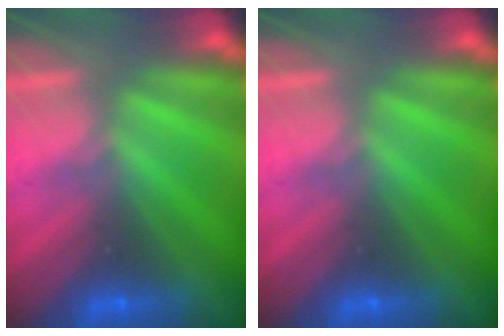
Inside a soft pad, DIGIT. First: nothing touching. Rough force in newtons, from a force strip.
{"total": 0.0}